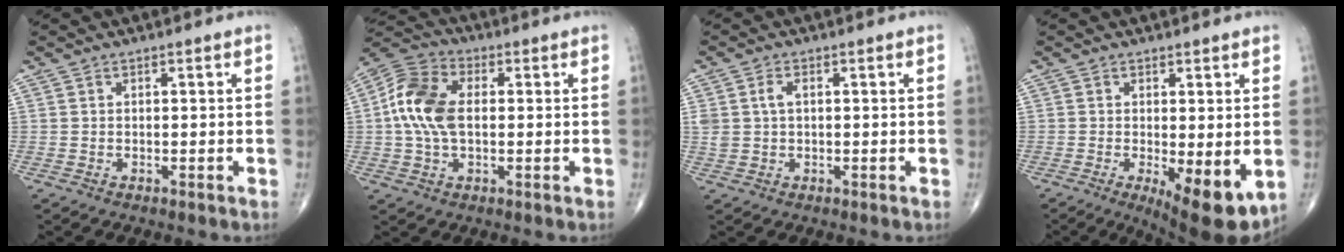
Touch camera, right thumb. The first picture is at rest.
{"total": 11.6, "force": [0.6, 7.0, 9.3], "torque": [-0.194, 0.022, 0.004]}
{"total": 3.1, "force": [0.6, 2.0, 2.3], "torque": [-0.052, 0.005, 0.015]}
{"total": 10.0, "force": [-2.4, 3.3, 9.1], "torque": [-0.126, -0.025, -0.027]}